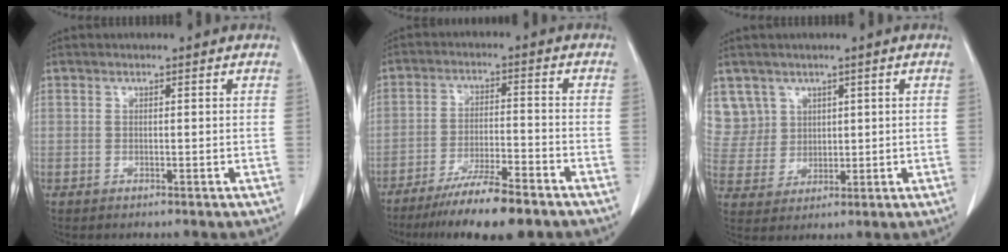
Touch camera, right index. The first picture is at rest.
{"total": 10.9, "force": [-8.4, 1.0, 6.9], "torque": [-0.108, -0.022, -0.139]}
{"total": 7.2, "force": [3.9, 6.1, -0.2], "torque": [0.004, 0.014, 0.091]}